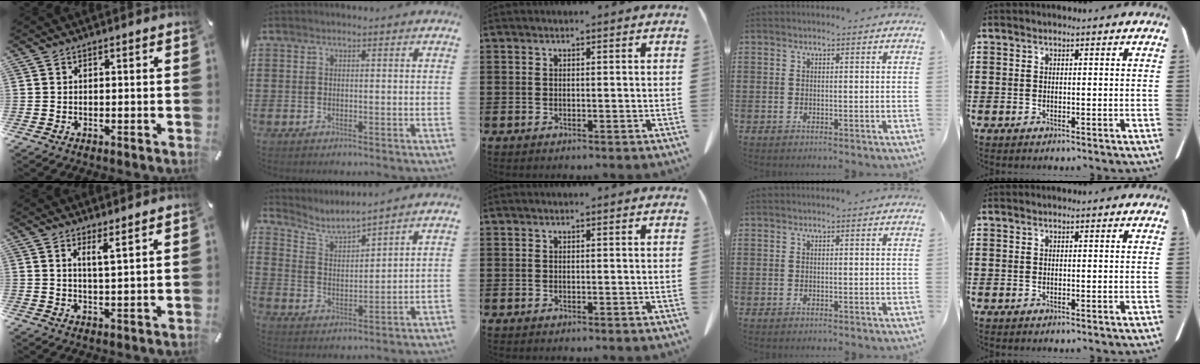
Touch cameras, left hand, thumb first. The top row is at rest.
{"thumb": {"total": 3.6, "force": [2.7, -0.3, 2.4], "torque": [-0.052, -0.011, 0.047]}, "index": {"total": 4.3, "force": [4.1, 0.3, 1.4], "torque": [-0.049, -0.027, 0.067]}}